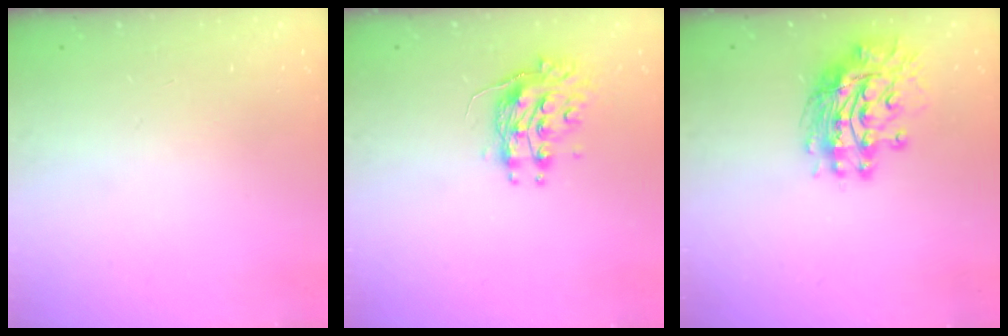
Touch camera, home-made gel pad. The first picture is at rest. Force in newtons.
{"total": 10.0, "press": 10.0, "slide": 0.0}
{"total": 12.3, "press": 12.2, "slide": 1.6}